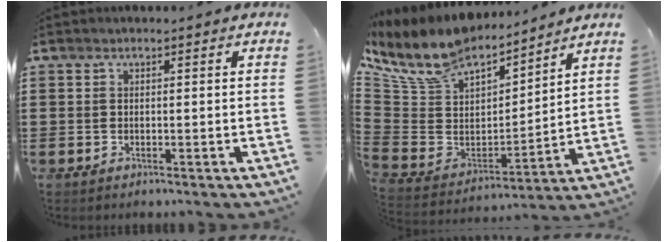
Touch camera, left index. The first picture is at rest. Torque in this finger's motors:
{"motor_torque": [2.14, 0.00, 1.05, 0.21]}